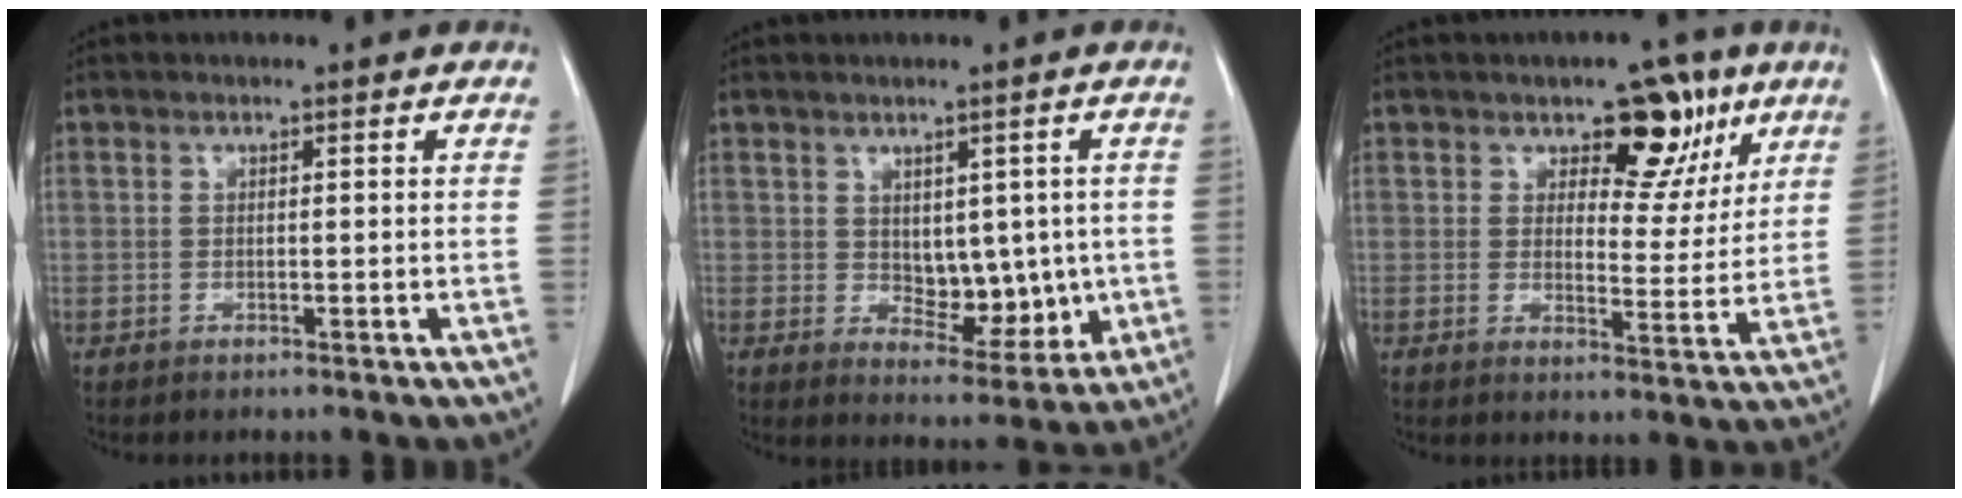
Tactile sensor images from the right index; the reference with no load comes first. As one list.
[{"total": 7.4, "force": [0.1, 4.5, 5.9], "torque": [-0.065, -0.002, 0.019]}, {"total": 8.7, "force": [5.1, 4.7, 5.2], "torque": [-0.049, 0.003, 0.070]}]